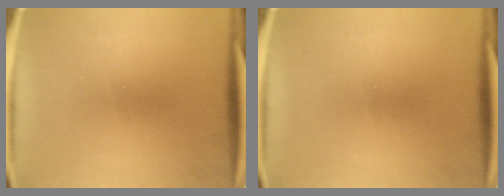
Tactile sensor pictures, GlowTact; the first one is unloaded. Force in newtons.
{"total": 0.0}